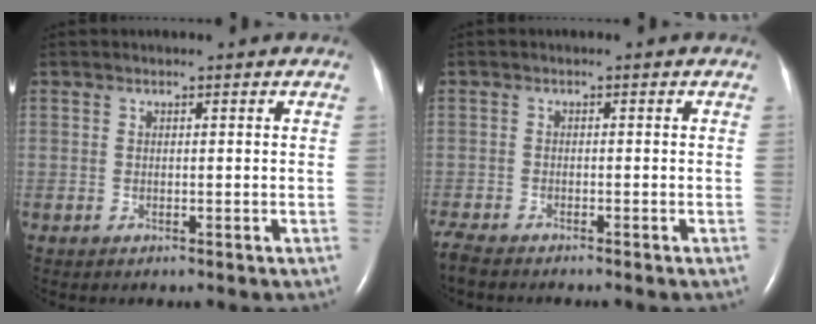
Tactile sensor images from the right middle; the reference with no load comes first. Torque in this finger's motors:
{"motor_torque": [-0.02, 0.01, 0.01, 0.03]}